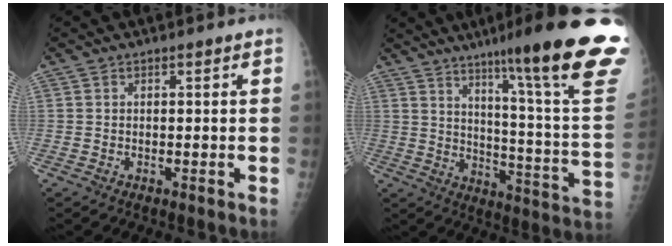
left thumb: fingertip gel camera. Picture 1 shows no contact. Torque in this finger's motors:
{"motor_torque": [0.93, -0.03, 1.51, -1.26, 0.17]}